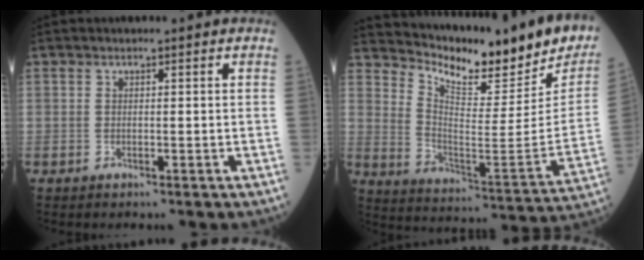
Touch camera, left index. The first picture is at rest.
{"total": 20.1, "force": [17.9, 5.0, 7.7], "torque": [-0.124, -0.062, 0.248]}